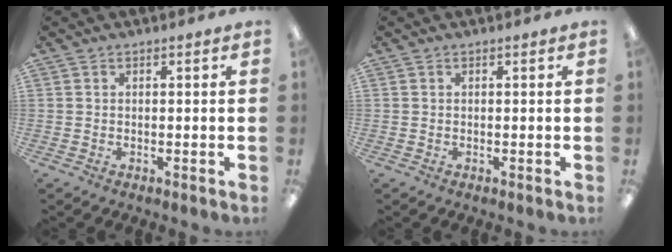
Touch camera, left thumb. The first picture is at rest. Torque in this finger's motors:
{"motor_torque": [0.00, 0.00, -0.03, 0.03, 0.00]}